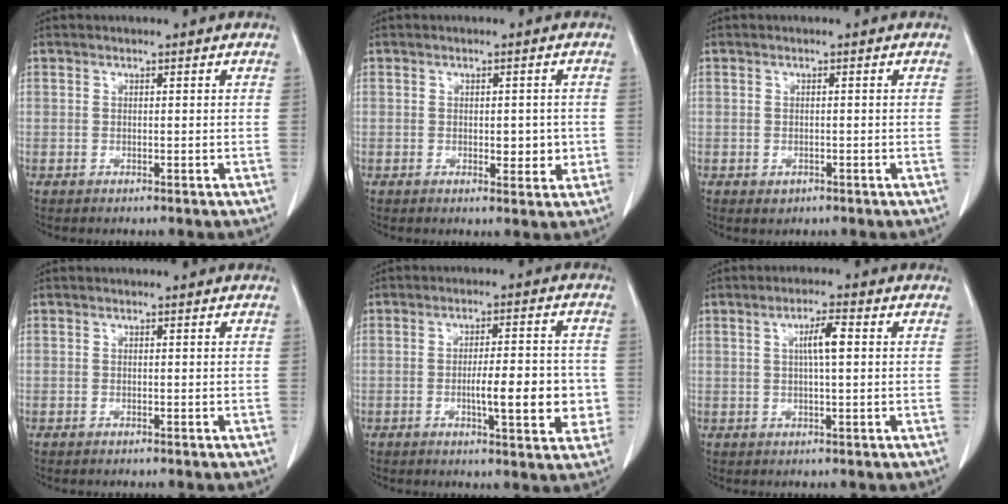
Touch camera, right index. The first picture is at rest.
{"total": 3.2, "force": [-0.3, 1.8, 2.6], "torque": [-0.028, -0.001, 0.003]}
{"total": 1.2, "force": [-0.6, 0.9, 0.6], "torque": [-0.009, 0.001, -0.002]}
{"total": 0.0}
{"total": 9.1, "force": [-1.7, 2.1, 8.7], "torque": [-0.121, 0.005, -0.018]}
{"total": 4.0, "force": [0.7, 0.3, 3.9], "torque": [-0.069, 0.005, 0.011]}